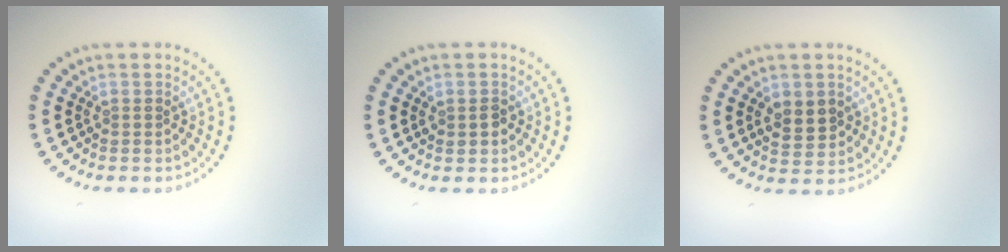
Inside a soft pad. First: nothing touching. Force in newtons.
{"total": 1.3, "press": 1.3, "slide": 0.2}
{"total": 2.5, "press": 2.5, "slide": 0.4}